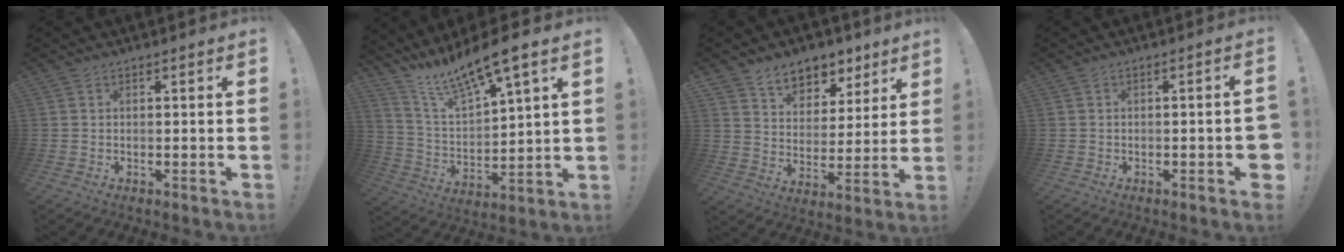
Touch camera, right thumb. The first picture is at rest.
{"total": 13.0, "force": [11.2, 1.8, 6.4], "torque": [-0.131, -0.091, 0.193]}
{"total": 10.2, "force": [7.7, 6.2, 2.4], "torque": [-0.038, -0.058, 0.148]}
{"total": 3.1, "force": [-1.3, 0.6, 2.8], "torque": [-0.040, 0.002, -0.019]}